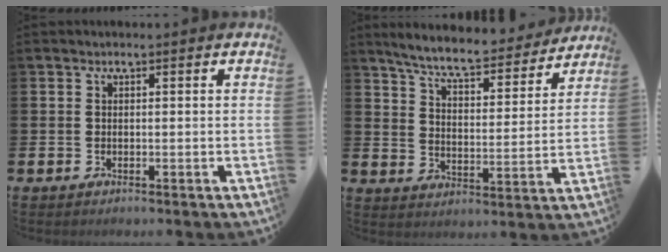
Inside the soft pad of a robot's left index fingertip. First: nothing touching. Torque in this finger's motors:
{"motor_torque": [0.04, -0.72, 0.69, 0.21]}